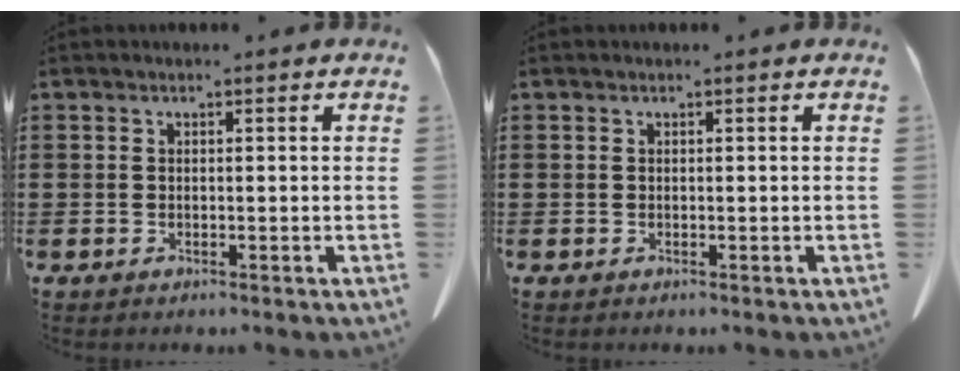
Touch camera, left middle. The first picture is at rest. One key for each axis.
{"total": 0.0}